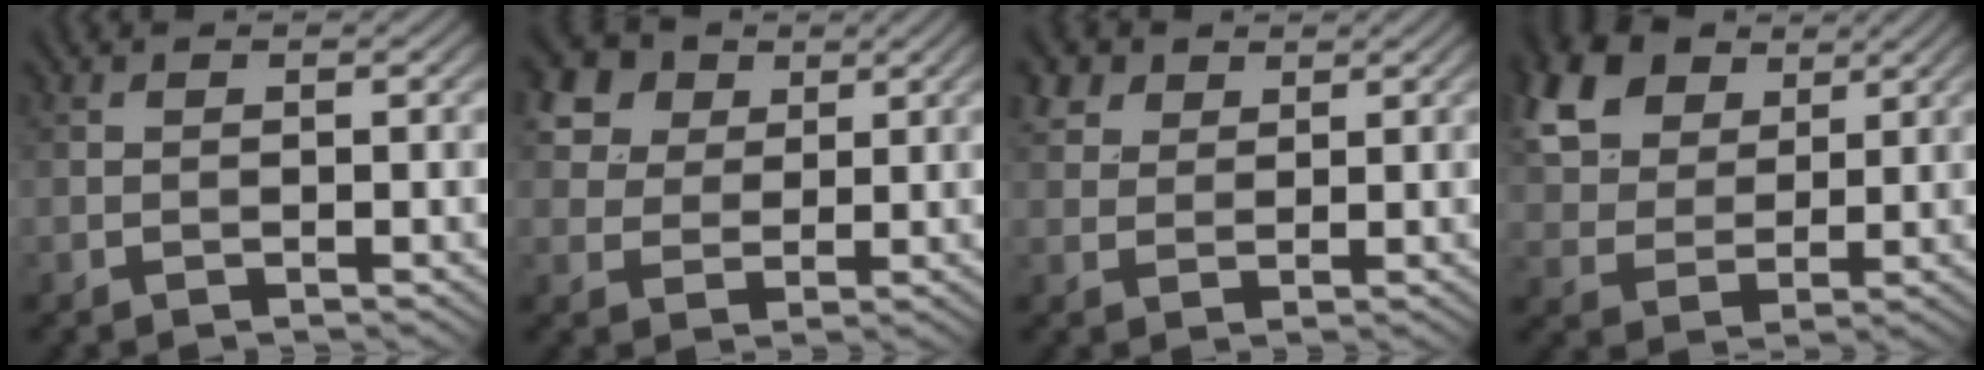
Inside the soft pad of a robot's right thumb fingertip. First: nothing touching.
{"total": 11.5, "force": [6.2, 8.1, 5.2], "torque": [-0.174, 0.025, 0.119]}
{"total": 4.1, "force": [2.7, 2.7, 1.5], "torque": [-0.047, 0.002, 0.063]}
{"total": 13.6, "force": [7.4, 8.9, 7.1], "torque": [-0.207, 0.021, 0.149]}